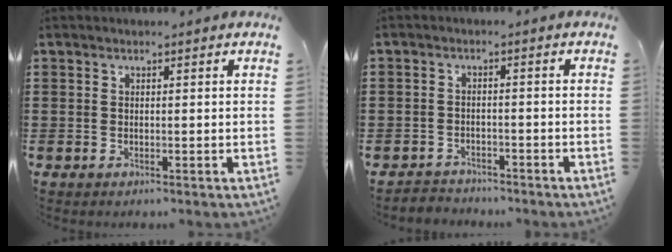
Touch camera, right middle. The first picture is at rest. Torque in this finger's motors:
{"motor_torque": [-0.92, 0.46, -1.05, -0.21]}